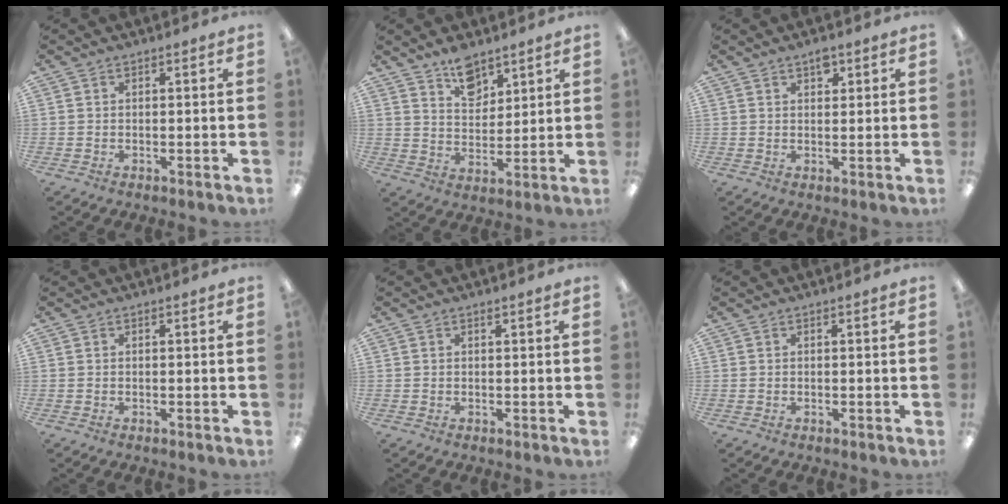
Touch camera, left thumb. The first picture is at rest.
{"total": 8.4, "force": [6.6, 4.5, 2.6], "torque": [-0.025, -0.045, 0.118]}
{"total": 2.7, "force": [1.9, 1.5, 1.3], "torque": [-0.002, -0.008, 0.029]}
{"total": 0.0}
{"total": 0.0}
{"total": 0.0}